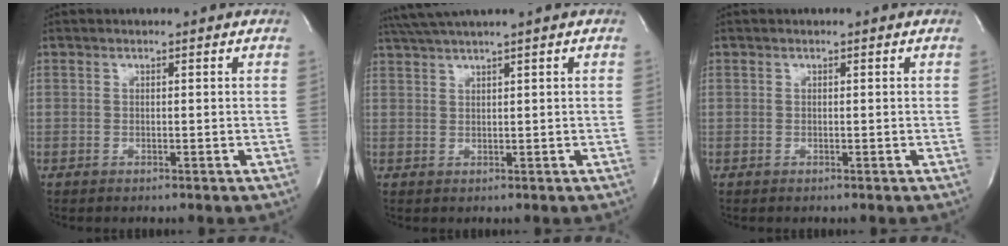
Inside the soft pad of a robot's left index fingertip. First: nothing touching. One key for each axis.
{"total": 4.0, "fx": 3.1, "fy": -1.3, "fz": 2.1, "tx": -0.048, "ty": 0.013, "tz": 0.067}
{"total": 0.0}